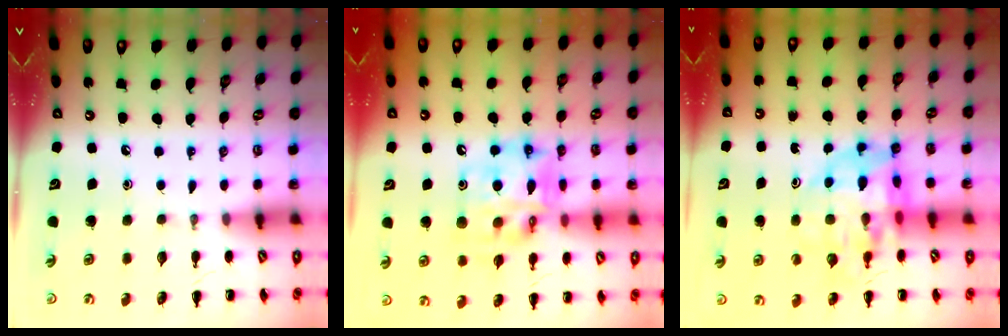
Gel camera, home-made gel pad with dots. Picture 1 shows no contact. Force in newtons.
{"total": 15.5, "press": 15.0, "slide": 4.0}
{"total": 11.9, "press": 11.4, "slide": 3.5}